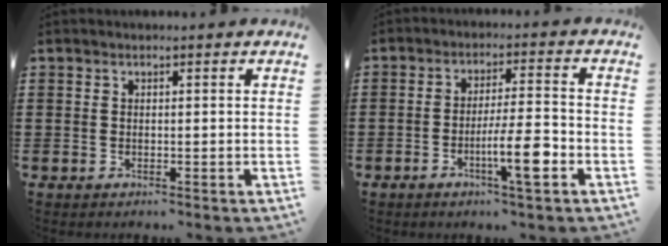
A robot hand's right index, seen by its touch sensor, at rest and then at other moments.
{"total": 8.1, "force": [-3.2, 1.3, 7.3], "torque": [-0.131, -0.003, -0.057]}